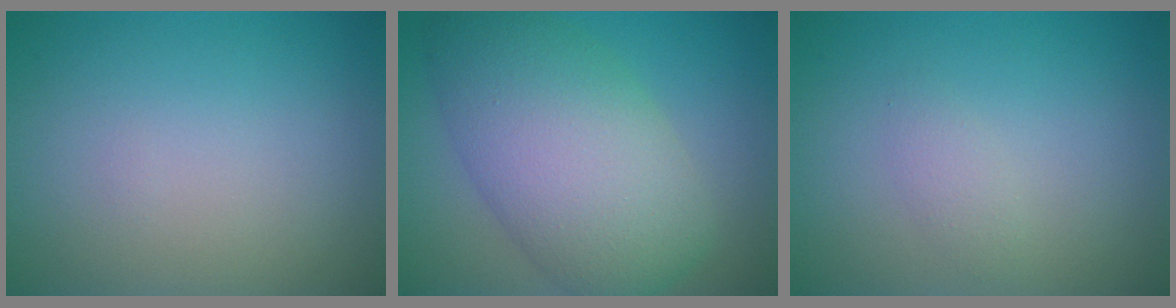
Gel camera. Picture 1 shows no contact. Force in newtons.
{"total": 9.6, "press": 9.6, "slide": 0.2}
{"total": 1.1, "press": 1.1, "slide": 0.1}